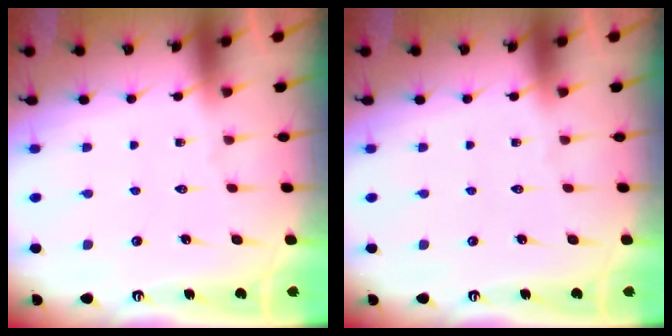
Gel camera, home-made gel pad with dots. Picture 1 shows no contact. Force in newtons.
{"total": 0.0}